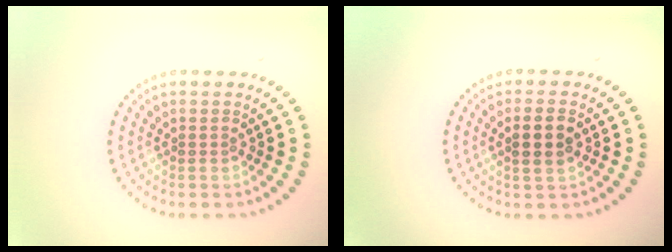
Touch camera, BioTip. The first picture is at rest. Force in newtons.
{"total": 2.5, "press": 2.5, "slide": 0.6}